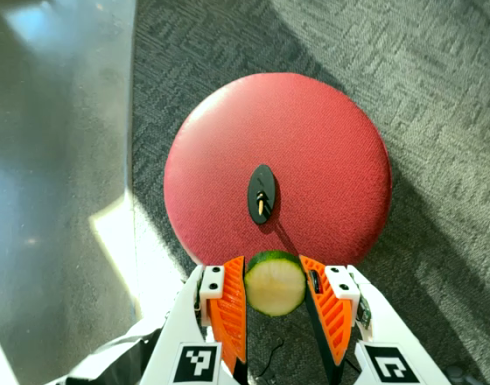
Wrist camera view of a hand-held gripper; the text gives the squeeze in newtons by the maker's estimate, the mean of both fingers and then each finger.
{"total": 13.1, "left": 13.1, "right": 13.2}